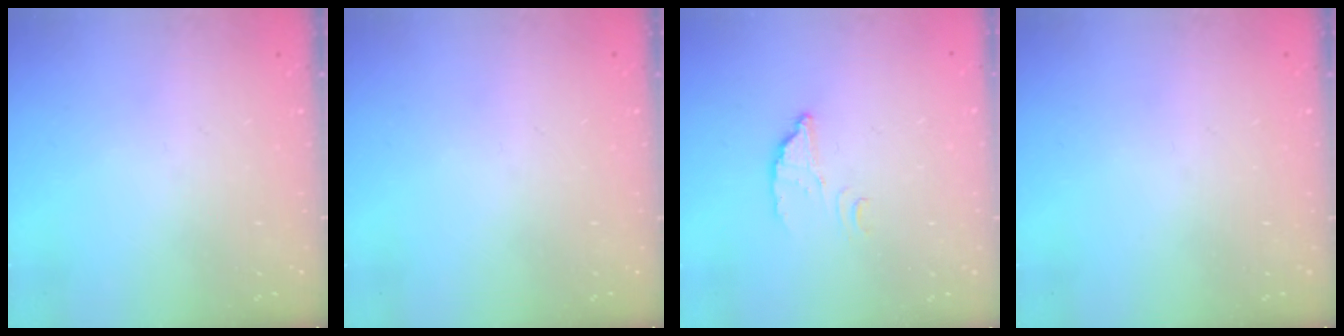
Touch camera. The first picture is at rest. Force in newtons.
{"total": 0.0}
{"total": 3.1, "press": 3.1, "slide": 0.4}
{"total": 0.0}